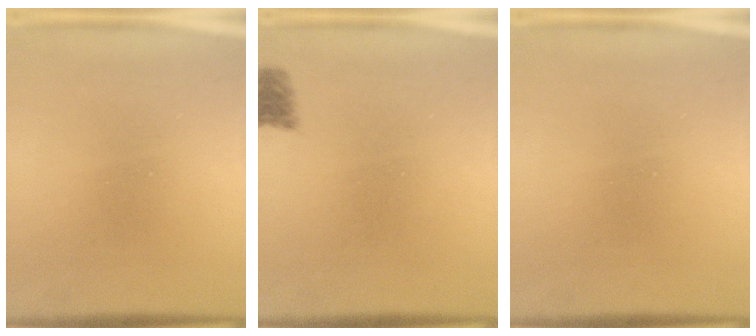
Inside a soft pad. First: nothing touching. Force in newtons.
{"total": 2.7}
{"total": 0.0}